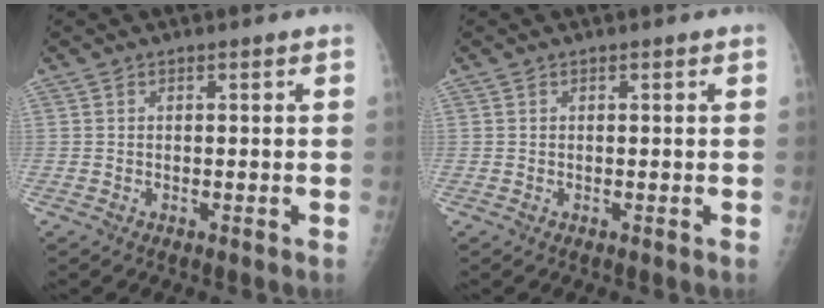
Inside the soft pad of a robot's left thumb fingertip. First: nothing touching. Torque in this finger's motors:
{"motor_torque": [0.07, -0.04, -0.03, -0.08, 0.02]}